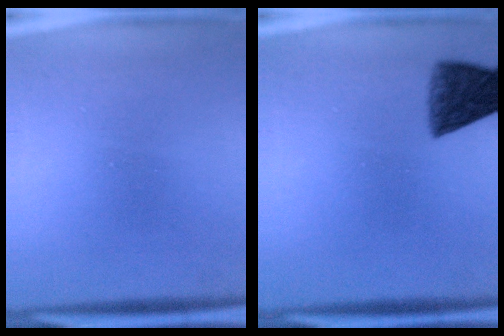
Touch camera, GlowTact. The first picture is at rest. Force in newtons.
{"total": 7.6}